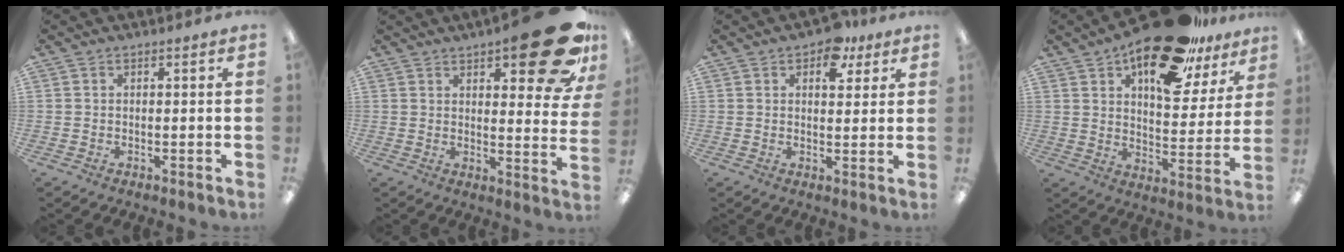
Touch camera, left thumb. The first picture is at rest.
{"total": 17.9, "force": [10.5, 6.2, 13.1], "torque": [-0.161, -0.068, 0.168]}
{"total": 7.8, "force": [4.7, 4.3, 4.4], "torque": [-0.042, -0.019, 0.077]}
{"total": 23.6, "force": [15.5, 10.3, 14.6], "torque": [-0.212, -0.086, 0.257]}